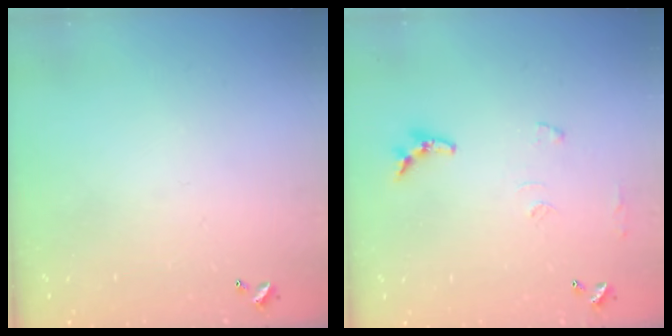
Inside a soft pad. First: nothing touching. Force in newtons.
{"total": 7.1, "press": 7.1, "slide": 0.5}